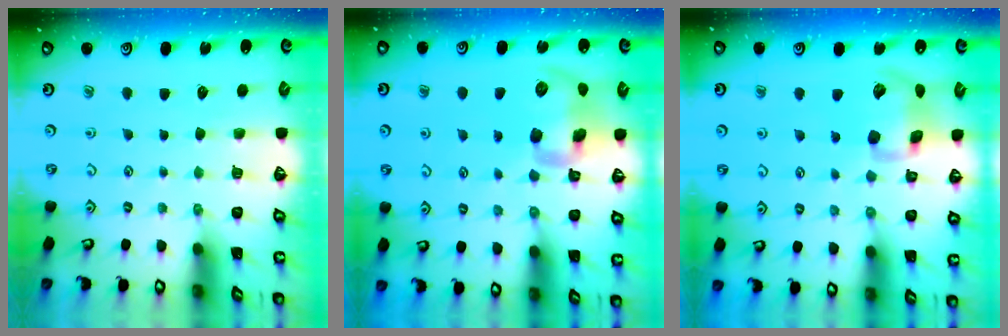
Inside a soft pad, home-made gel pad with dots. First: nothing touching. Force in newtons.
{"total": 12.8, "press": 12.5, "slide": 2.6}
{"total": 12.8, "press": 12.6, "slide": 2.2}